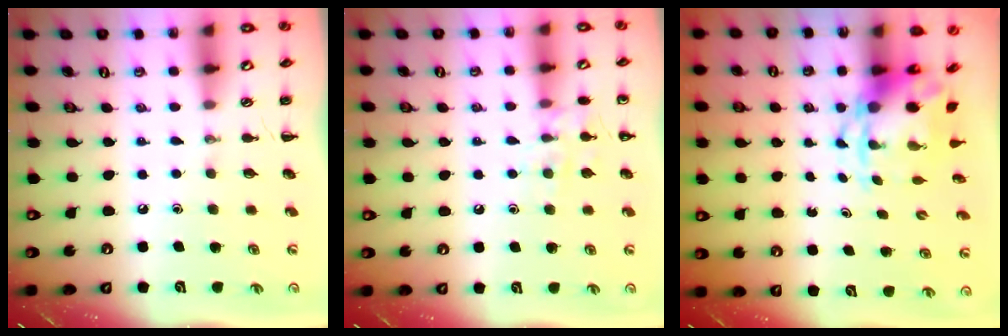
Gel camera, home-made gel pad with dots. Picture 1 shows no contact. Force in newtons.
{"total": 8.7, "press": 8.6, "slide": 1.4}
{"total": 3.8, "press": 3.7, "slide": 0.8}